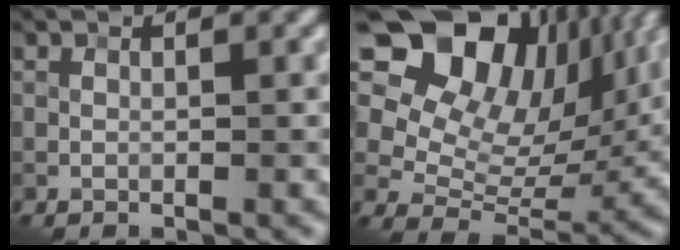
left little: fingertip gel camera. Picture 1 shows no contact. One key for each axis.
{"total": 16.1, "fx": 7.7, "fy": 10.7, "fz": 9.3, "tx": -0.172, "ty": 0.051, "tz": 0.122}